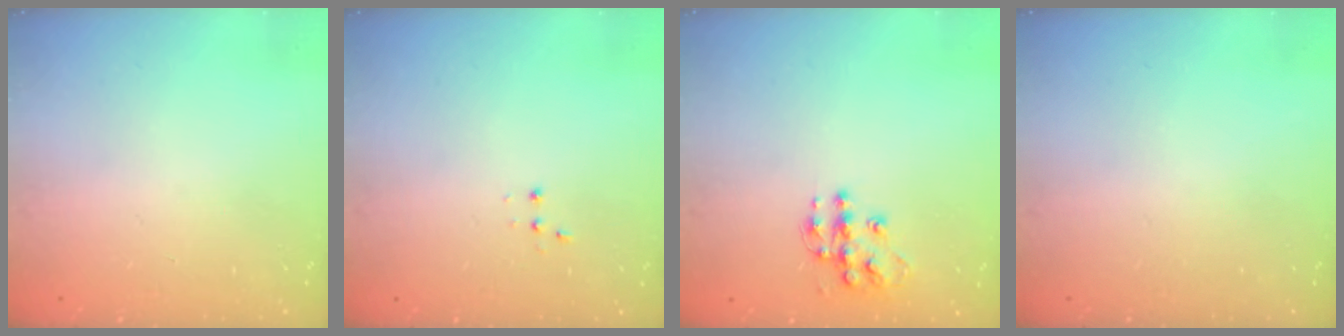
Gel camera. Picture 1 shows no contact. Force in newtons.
{"total": 2.8, "press": 2.7, "slide": 0.7}
{"total": 10.8, "press": 10.8, "slide": 0.6}
{"total": 0.0}